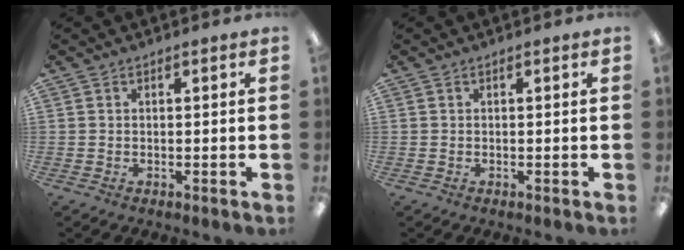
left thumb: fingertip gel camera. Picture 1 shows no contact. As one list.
[{"total": 0.0}]